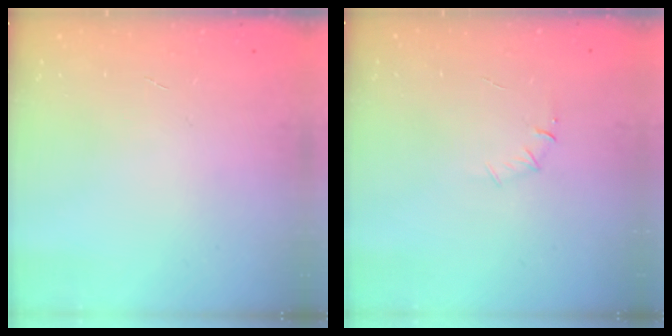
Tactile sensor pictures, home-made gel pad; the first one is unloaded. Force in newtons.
{"total": 4.5, "press": 4.2, "slide": 1.6}